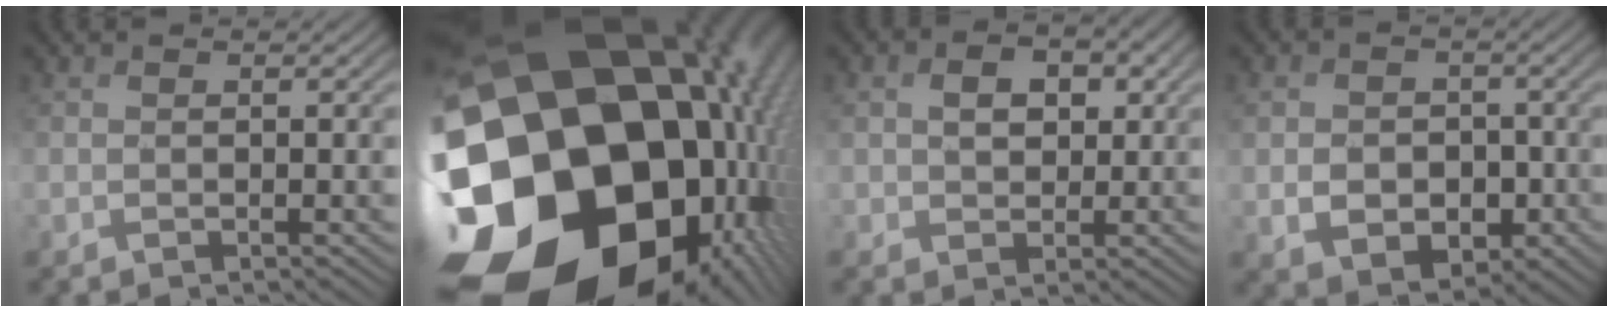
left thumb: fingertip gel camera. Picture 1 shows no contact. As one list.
[{"total": 24.9, "force": [-5.6, 19.4, 14.6], "torque": [-0.241, -0.067, -0.124]}, {"total": 5.2, "force": [1.5, 3.8, 3.3], "torque": [-0.070, 0.002, 0.021]}, {"total": 6.7, "force": [-1.4, 5.4, 3.7], "torque": [-0.079, -0.019, -0.024]}]